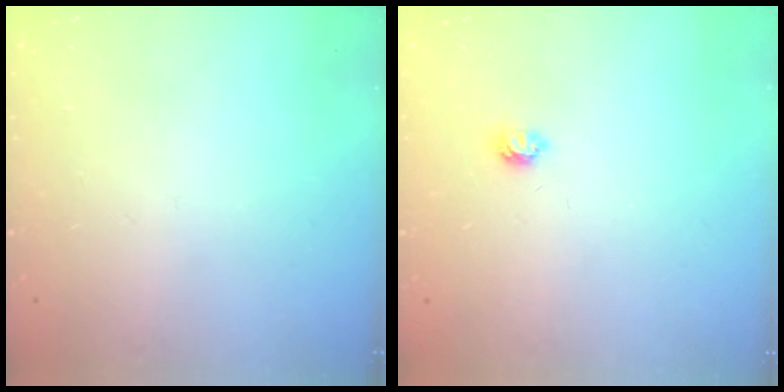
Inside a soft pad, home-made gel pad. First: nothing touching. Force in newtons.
{"total": 4.2, "press": 4.2, "slide": 0.5}